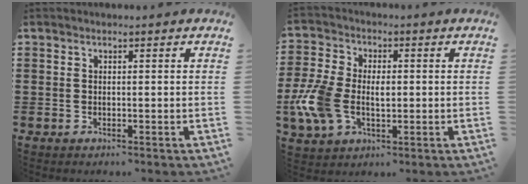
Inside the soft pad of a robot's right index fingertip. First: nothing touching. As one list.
[{"total": 8.3, "force": [-1.1, 5.5, 6.1], "torque": [-0.152, 0.003, -0.025]}]